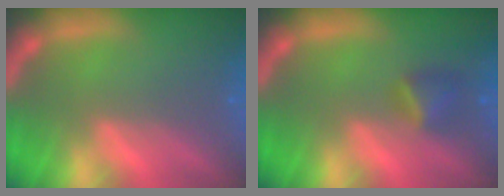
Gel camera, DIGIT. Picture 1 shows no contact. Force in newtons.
{"total": 2.4}